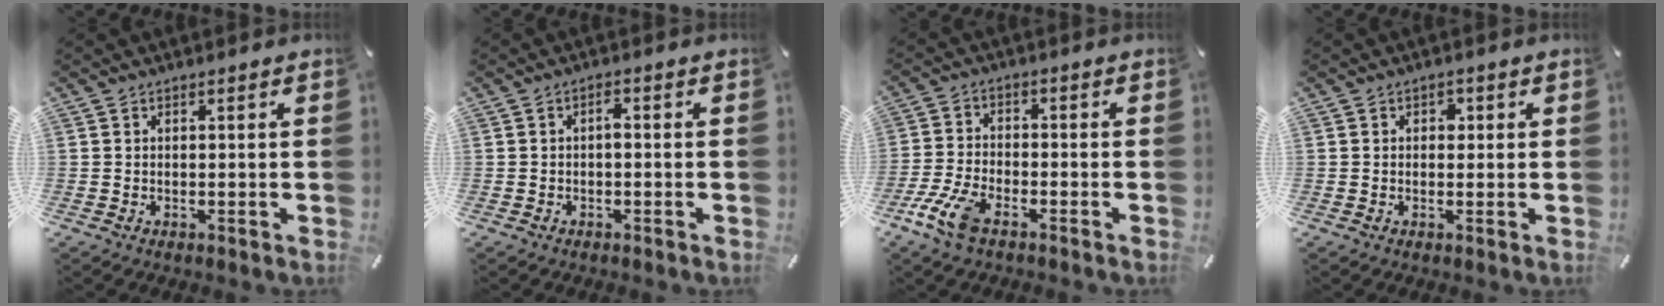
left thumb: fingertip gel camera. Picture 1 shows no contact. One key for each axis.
{"total": 1.8, "fx": -0.5, "fy": 0.7, "fz": 1.5, "tx": -0.032, "ty": 0.005, "tz": -0.012}
{"total": 8.4, "fx": -5.1, "fy": 3.8, "fz": 5.5, "tx": -0.135, "ty": 0.007, "tz": -0.098}
{"total": 1.7, "fx": 0.2, "fy": 1.5, "fz": 0.9, "tx": 0.004, "ty": -0.001, "tz": -0.006}